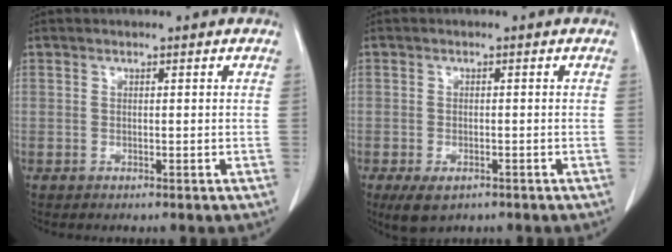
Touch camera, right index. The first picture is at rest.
{"total": 4.0, "force": [-2.4, 2.0, 2.5], "torque": [-0.042, -0.007, -0.029]}